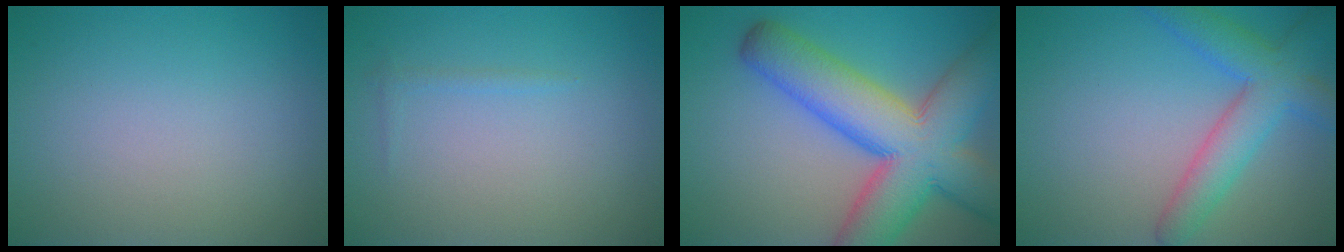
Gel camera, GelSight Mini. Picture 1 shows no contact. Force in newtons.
{"total": 0.6, "press": 0.6, "slide": 0.1}
{"total": 12.5, "press": 12.4, "slide": 0.5}
{"total": 5.1, "press": 5.1, "slide": 0.2}